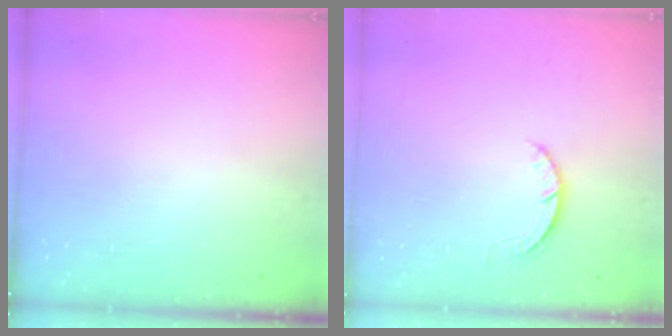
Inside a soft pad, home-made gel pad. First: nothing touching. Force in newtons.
{"total": 3.9, "press": 3.9, "slide": 0.6}